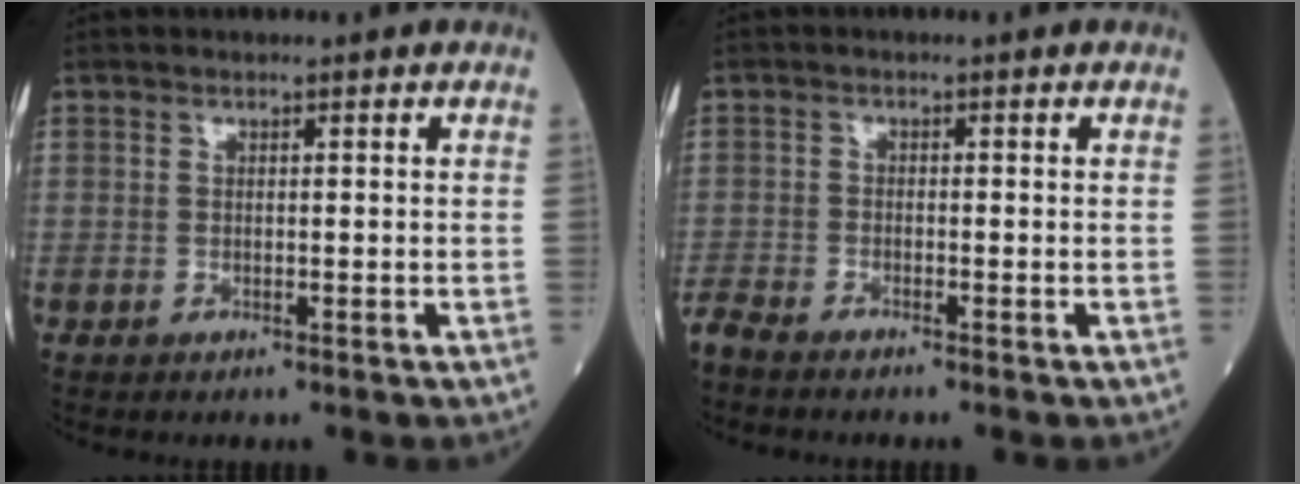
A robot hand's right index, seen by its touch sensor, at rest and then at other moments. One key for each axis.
{"total": 3.6, "fx": -3.3, "fy": 0.0, "fz": 1.3, "tx": -0.025, "ty": -0.010, "tz": -0.060}